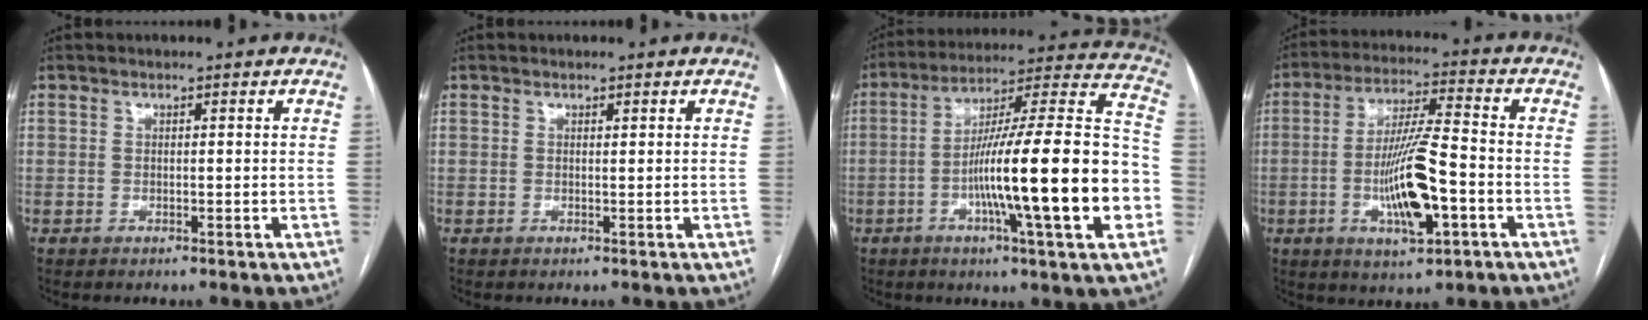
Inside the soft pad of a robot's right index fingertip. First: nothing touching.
{"total": 0.0}
{"total": 24.8, "force": [-6.0, 0.8, 24.0], "torque": [-0.323, 0.004, -0.102]}
{"total": 12.5, "force": [-3.5, 2.0, 11.8], "torque": [-0.225, -0.004, -0.060]}